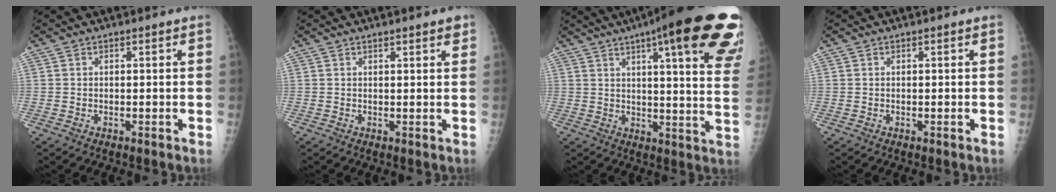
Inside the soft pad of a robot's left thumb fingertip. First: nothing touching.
{"total": 2.2, "force": [1.6, 0.3, 1.6], "torque": [-0.018, -0.006, 0.019]}
{"total": 27.2, "force": [15.8, 4.9, 21.6], "torque": [-0.223, -0.035, 0.195]}
{"total": 0.0}